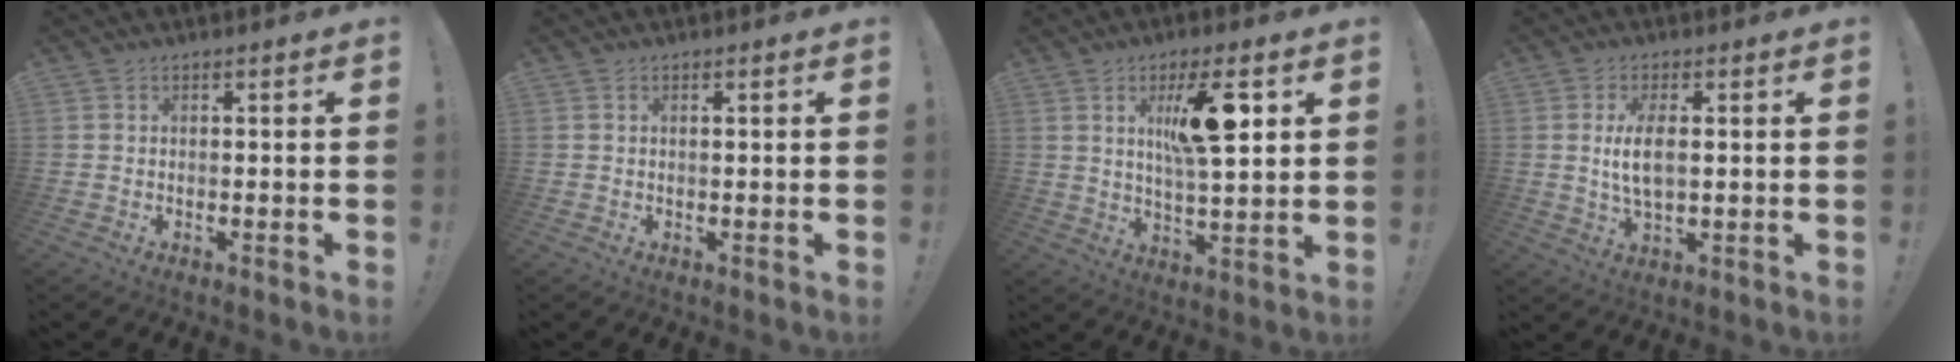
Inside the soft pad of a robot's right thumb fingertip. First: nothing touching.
{"total": 0.5, "force": [0.2, -0.2, 0.4], "torque": [-0.004, -0.001, 0.003]}
{"total": 14.2, "force": [5.3, 3.5, 12.7], "torque": [-0.191, -0.020, 0.077]}
{"total": 6.9, "force": [0.7, 2.7, 6.3], "torque": [-0.125, -0.009, 0.007]}